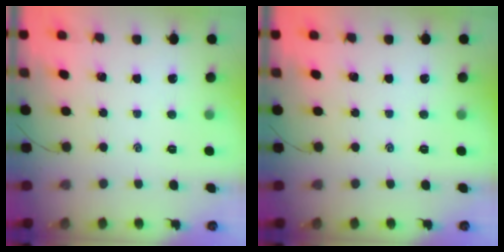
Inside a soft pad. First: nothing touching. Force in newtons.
{"total": 0.0}